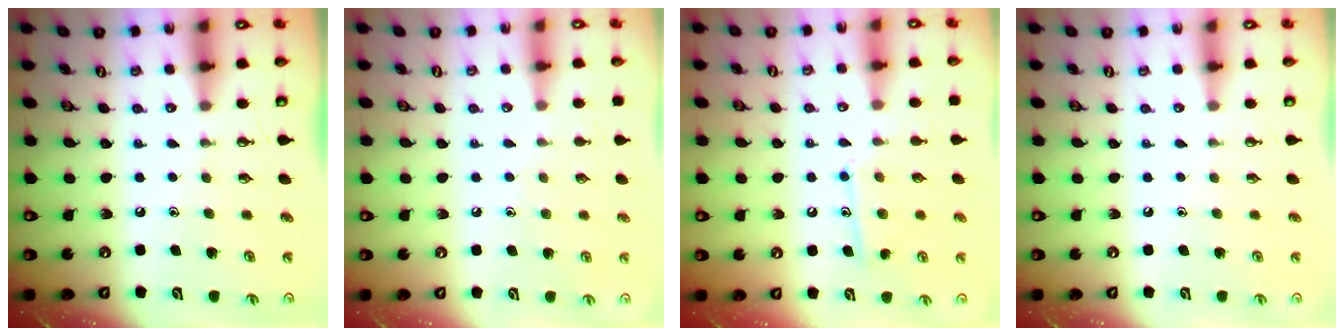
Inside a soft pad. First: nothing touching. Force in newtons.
{"total": 4.4, "press": 4.4, "slide": 0.5}
{"total": 10.8, "press": 10.7, "slide": 0.7}
{"total": 0.0}